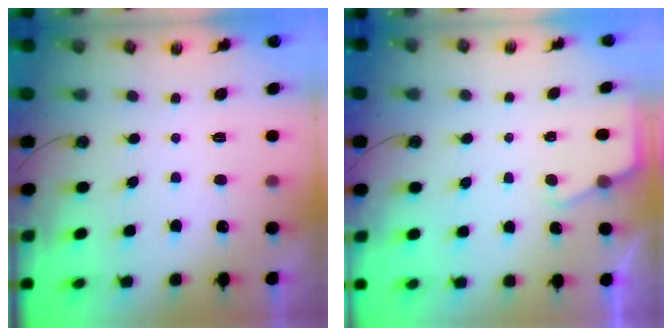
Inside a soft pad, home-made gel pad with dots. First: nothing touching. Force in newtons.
{"total": 2.7, "press": 2.7, "slide": 0.4}